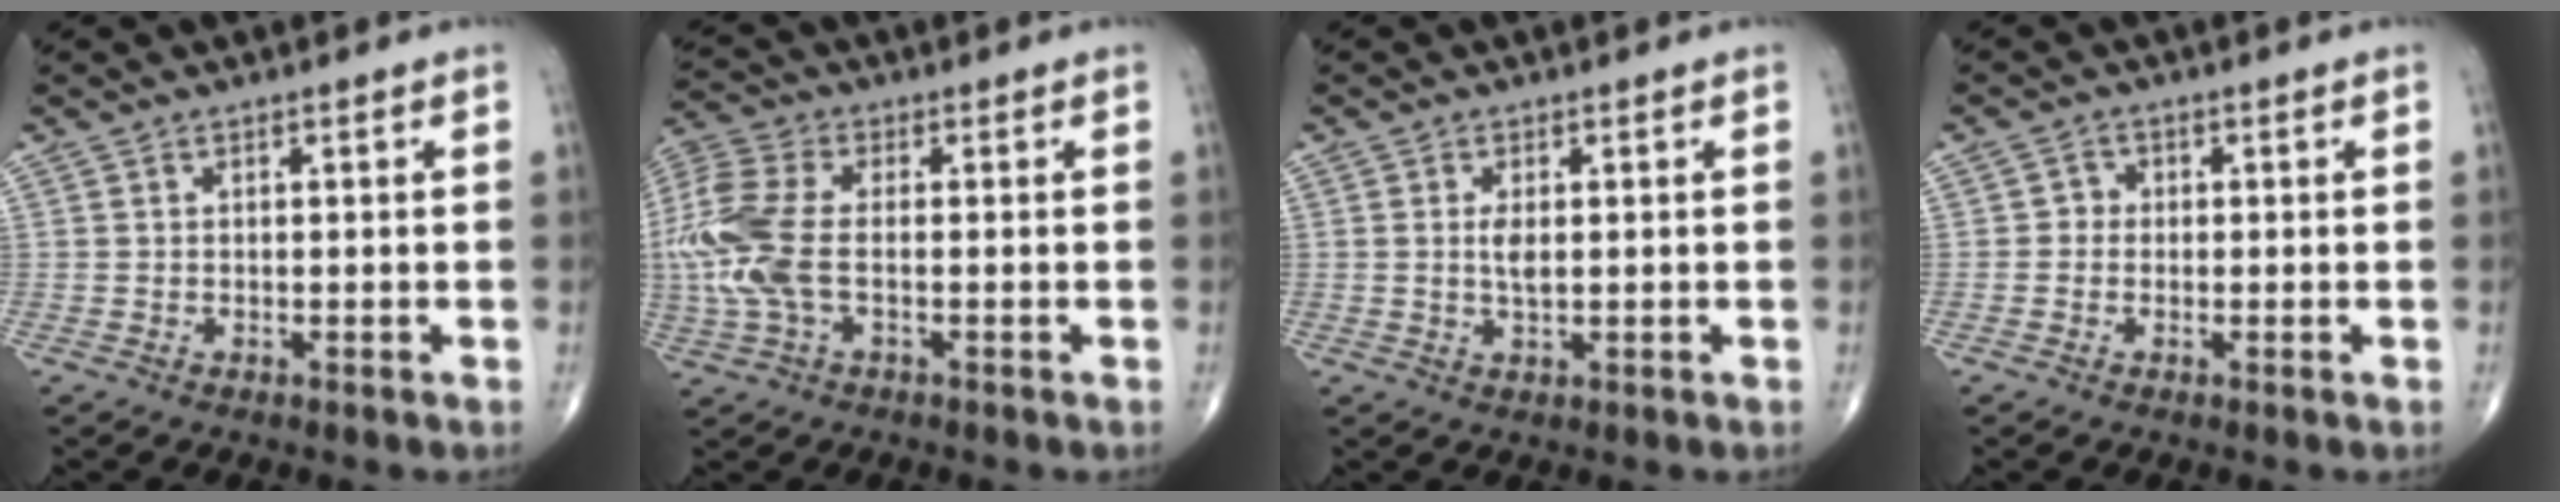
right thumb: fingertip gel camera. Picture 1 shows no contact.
{"total": 13.4, "force": [-1.0, 6.9, 11.5], "torque": [-0.297, 0.017, -0.018]}
{"total": 3.6, "force": [0.3, 1.5, 3.2], "torque": [-0.065, -0.006, 0.006]}
{"total": 1.7, "force": [-0.3, 1.6, 0.6], "torque": [0.004, 0.007, -0.011]}